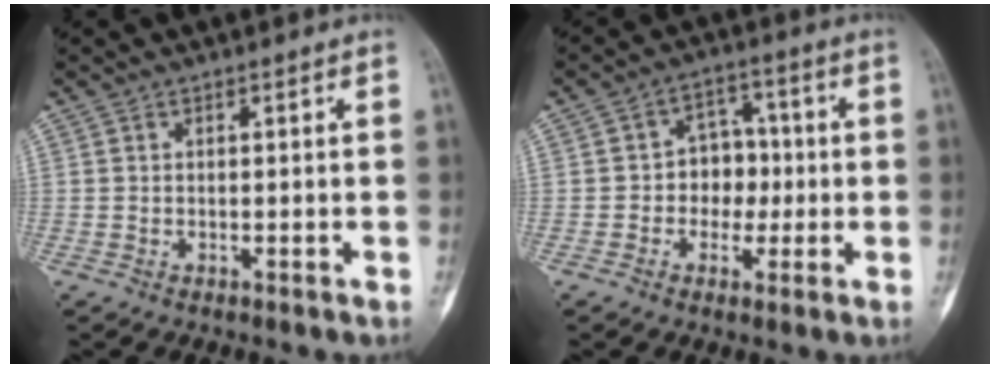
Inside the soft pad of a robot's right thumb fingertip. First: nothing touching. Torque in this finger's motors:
{"motor_torque": [-0.32, 0.53, 0.28, -0.25, 0.00]}